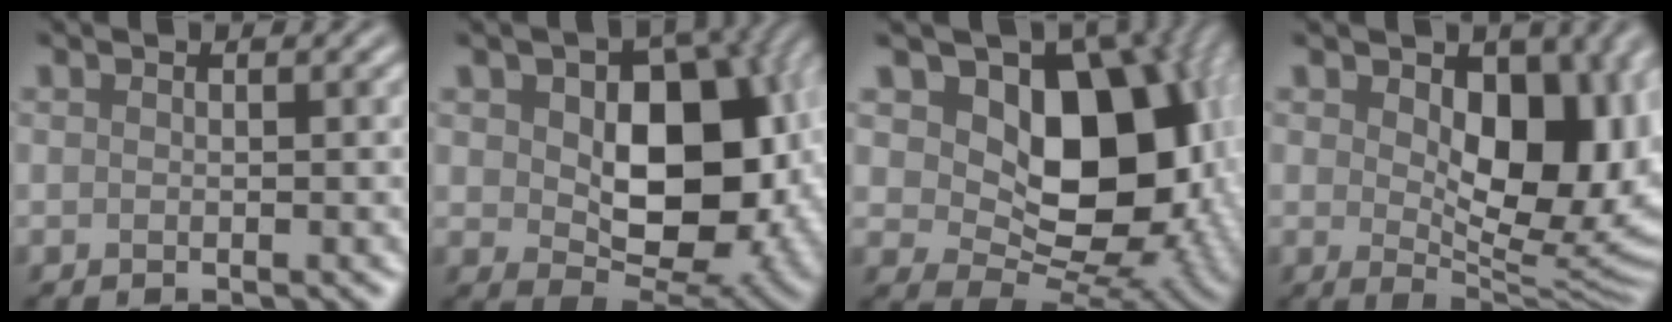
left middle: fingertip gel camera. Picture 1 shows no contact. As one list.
[{"total": 11.9, "force": [1.0, 7.7, 9.1], "torque": [-0.126, -0.005, 0.022]}, {"total": 13.9, "force": [2.9, 9.3, 9.9], "torque": [-0.117, -0.007, 0.045]}, {"total": 10.0, "force": [1.7, 6.0, 7.8], "torque": [-0.111, -0.014, 0.028]}]